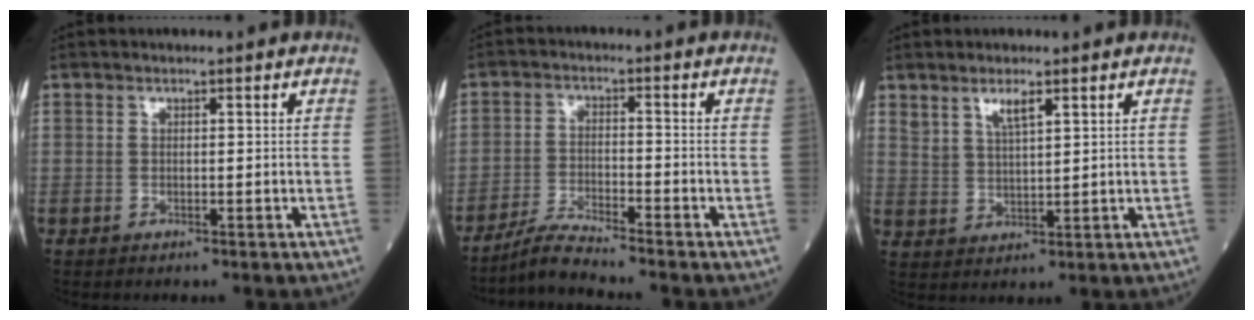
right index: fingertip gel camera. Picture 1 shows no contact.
{"total": 5.3, "force": [-4.9, -1.0, 1.7], "torque": [-0.035, -0.022, -0.096]}
{"total": 3.9, "force": [2.6, 0.9, 2.8], "torque": [-0.061, 0.002, 0.054]}